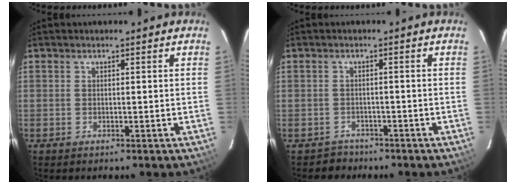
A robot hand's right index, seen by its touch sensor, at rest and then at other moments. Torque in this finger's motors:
{"motor_torque": [-0.13, -0.01, -0.21, -0.16]}